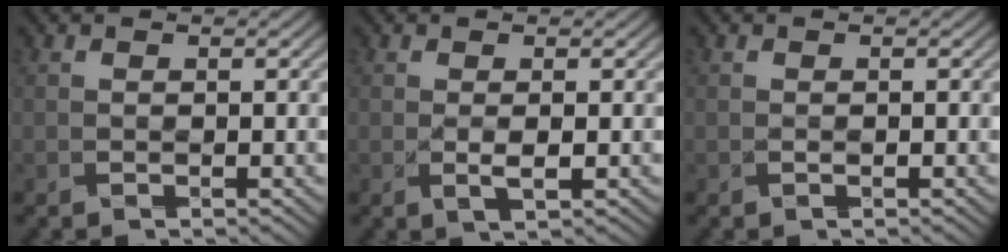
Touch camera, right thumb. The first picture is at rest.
{"total": 1.4, "force": [-0.1, 0.3, 1.4], "torque": [-0.025, 0.000, 0.004]}
{"total": 0.0}